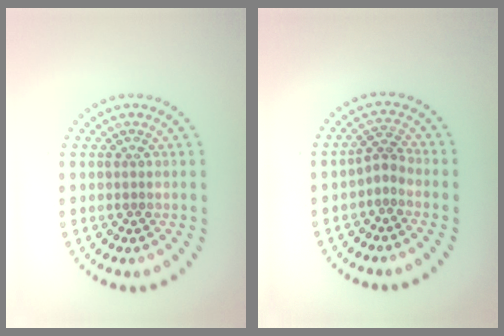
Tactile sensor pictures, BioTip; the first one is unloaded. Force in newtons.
{"total": 1.7, "press": 1.2, "slide": 1.3}